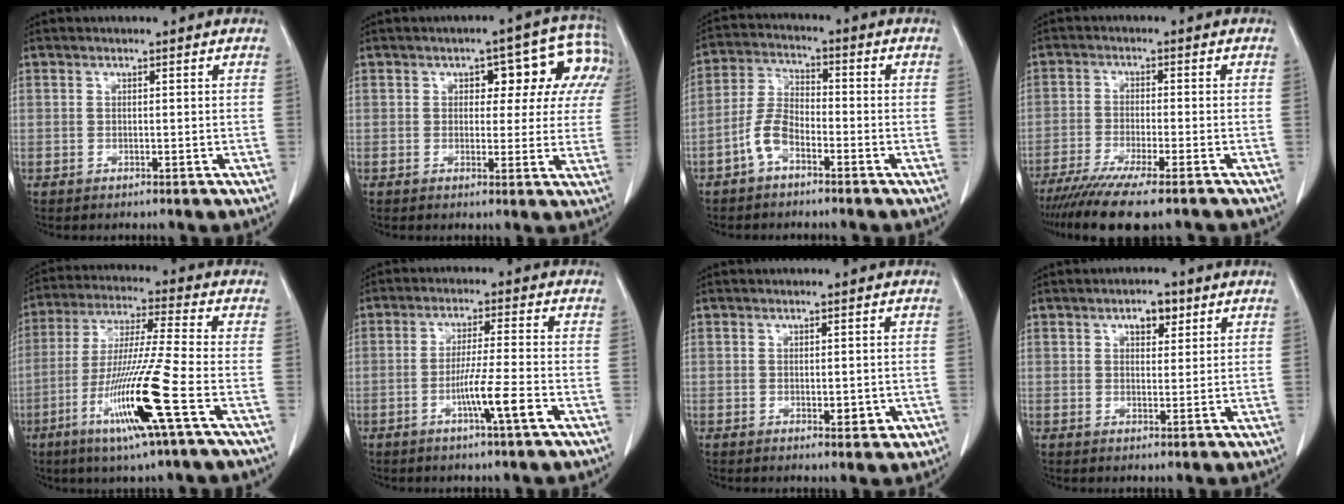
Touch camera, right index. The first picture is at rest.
{"total": 9.5, "force": [3.5, 5.1, 7.2], "torque": [-0.069, 0.033, 0.034]}
{"total": 5.7, "force": [-3.2, 2.5, 4.0], "torque": [-0.093, 0.014, -0.067]}
{"total": 12.5, "force": [-9.9, 0.7, 7.5], "torque": [-0.116, -0.031, -0.157]}
{"total": 14.8, "force": [-5.8, -1.2, 13.6], "torque": [-0.271, -0.023, -0.109]}
{"total": 6.6, "force": [-2.6, -0.8, 5.9], "torque": [-0.099, -0.010, -0.047]}
{"total": 2.5, "force": [-0.5, 1.1, 2.2], "torque": [-0.022, -0.001, 0.001]}
{"total": 3.4, "force": [1.8, 1.7, 2.3], "torque": [-0.034, 0.004, 0.028]}